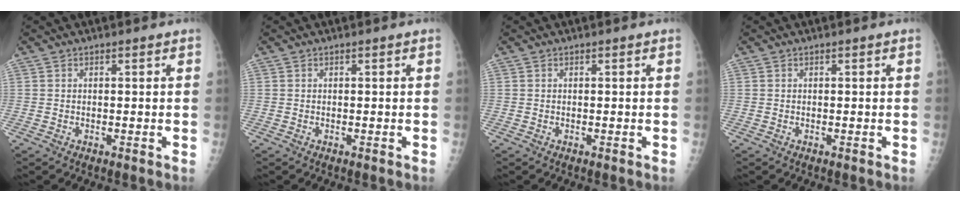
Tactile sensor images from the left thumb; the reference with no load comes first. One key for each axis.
{"total": 0.0}
{"total": 0.0}
{"total": 0.0}